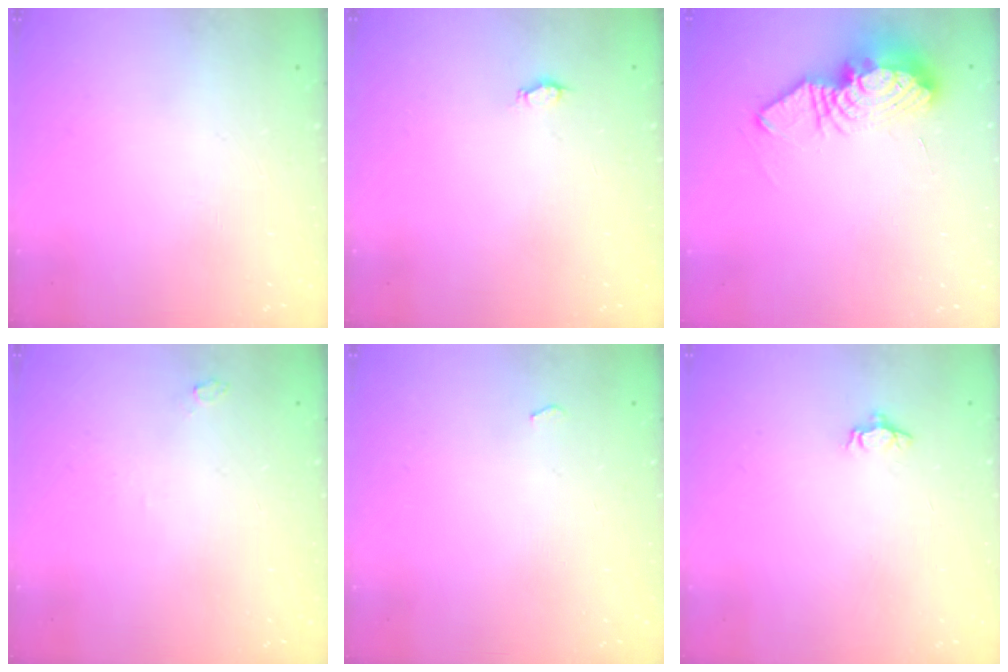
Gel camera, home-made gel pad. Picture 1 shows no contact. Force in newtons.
{"total": 1.8, "press": 1.8, "slide": 0.3}
{"total": 11.4, "press": 11.3, "slide": 1.1}
{"total": 11.4, "press": 3.1, "slide": 11.0}
{"total": 3.5, "press": 3.2, "slide": 1.5}
{"total": 3.4, "press": 3.3, "slide": 0.5}